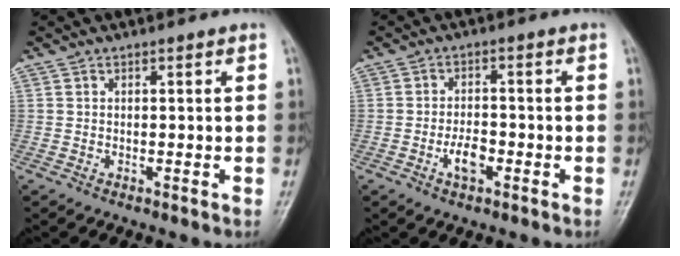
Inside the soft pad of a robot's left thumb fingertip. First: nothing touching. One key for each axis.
{"total": 4.3, "fx": -1.8, "fy": 2.2, "fz": 3.2, "tx": -0.052, "ty": 0.011, "tz": -0.033}